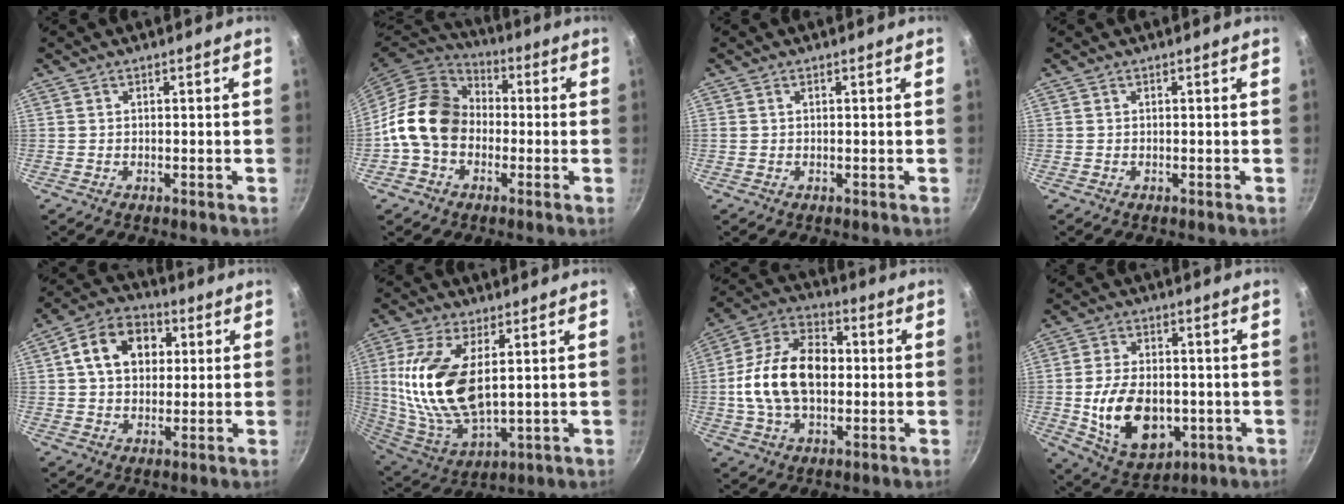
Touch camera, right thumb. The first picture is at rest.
{"total": 14.6, "force": [-1.3, 11.6, 8.8], "torque": [-0.121, 0.035, -0.041]}
{"total": 0.5, "force": [0.3, 0.3, 0.3], "torque": [-0.004, 0.002, 0.005]}
{"total": 0.0}
{"total": 12.3, "force": [3.0, 9.2, 7.6], "torque": [-0.104, 0.017, 0.036]}
{"total": 18.7, "force": [3.5, 9.1, 16.0], "torque": [-0.321, -0.022, 0.076]}
{"total": 17.4, "force": [-0.1, 11.1, 13.3], "torque": [-0.212, 0.032, -0.016]}
{"total": 15.7, "force": [-2.4, 10.3, 11.7], "torque": [-0.182, 0.002, -0.022]}